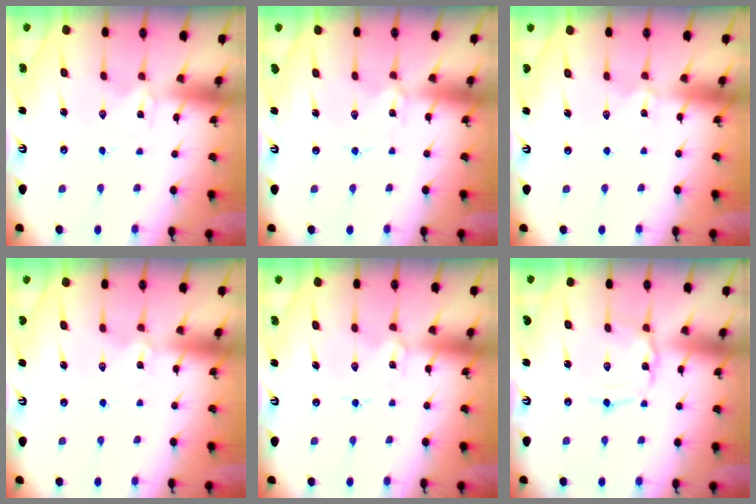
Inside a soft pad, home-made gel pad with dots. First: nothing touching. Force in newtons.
{"total": 2.8, "press": 2.8, "slide": 0.2}
{"total": 0.8, "press": 0.8, "slide": 0.0}
{"total": 1.2, "press": 1.2, "slide": 0.1}
{"total": 2.4, "press": 2.4, "slide": 0.1}
{"total": 1.6, "press": 1.5, "slide": 0.2}